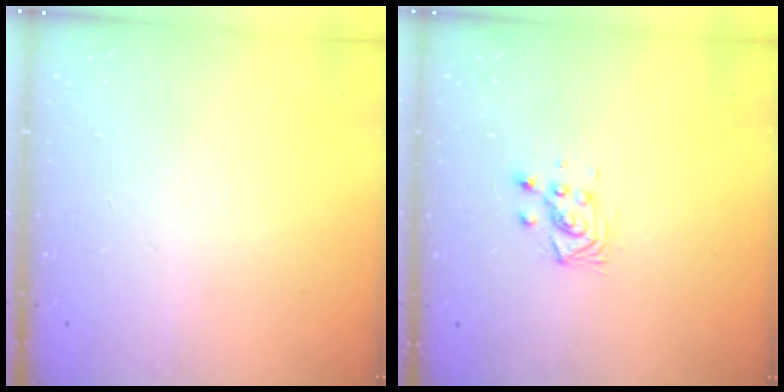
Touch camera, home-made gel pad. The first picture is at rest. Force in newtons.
{"total": 3.7, "press": 3.7, "slide": 0.3}